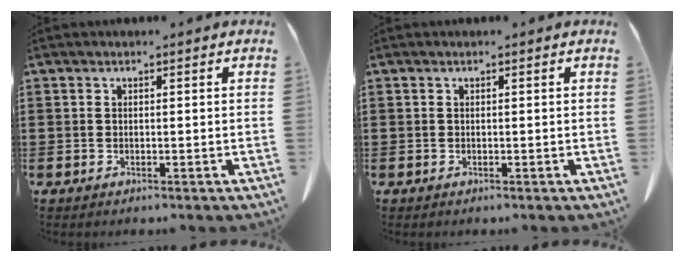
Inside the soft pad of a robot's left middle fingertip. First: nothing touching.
{"total": 0.0}